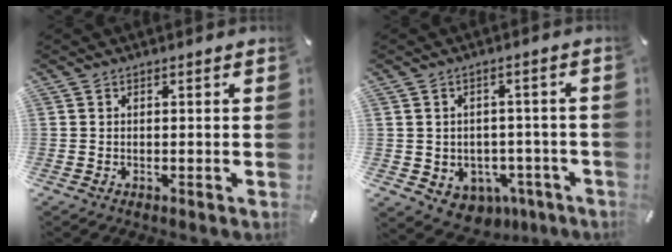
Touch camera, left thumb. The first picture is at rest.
{"total": 5.1, "force": [-0.6, 5.0, 1.0], "torque": [-0.022, -0.001, -0.003]}